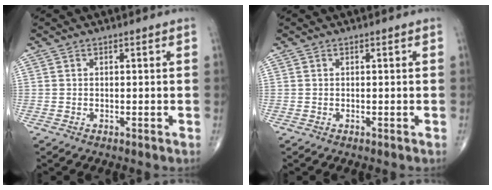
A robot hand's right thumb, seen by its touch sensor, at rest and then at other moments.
{"total": 0.0}